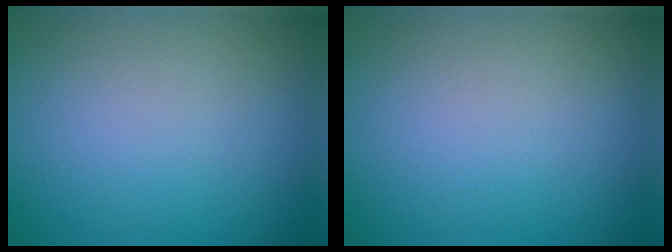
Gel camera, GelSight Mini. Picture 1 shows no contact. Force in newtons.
{"total": 0.0}